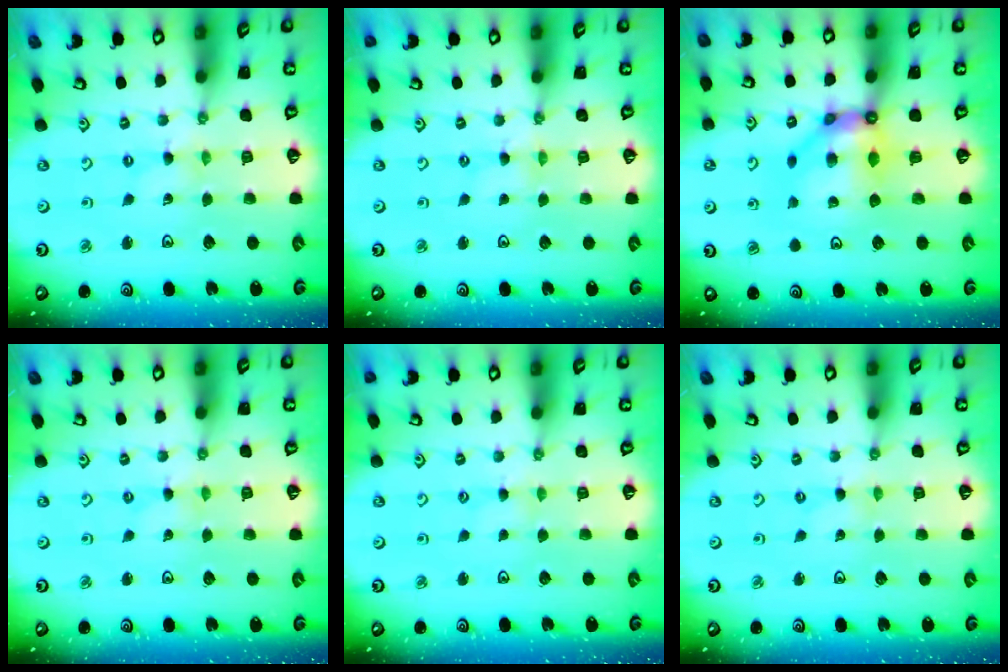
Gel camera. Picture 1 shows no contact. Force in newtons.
{"total": 0.0}
{"total": 10.3, "press": 10.3, "slide": 0.7}
{"total": 0.0}
{"total": 1.3, "press": 1.3, "slide": 0.2}
{"total": 0.0}